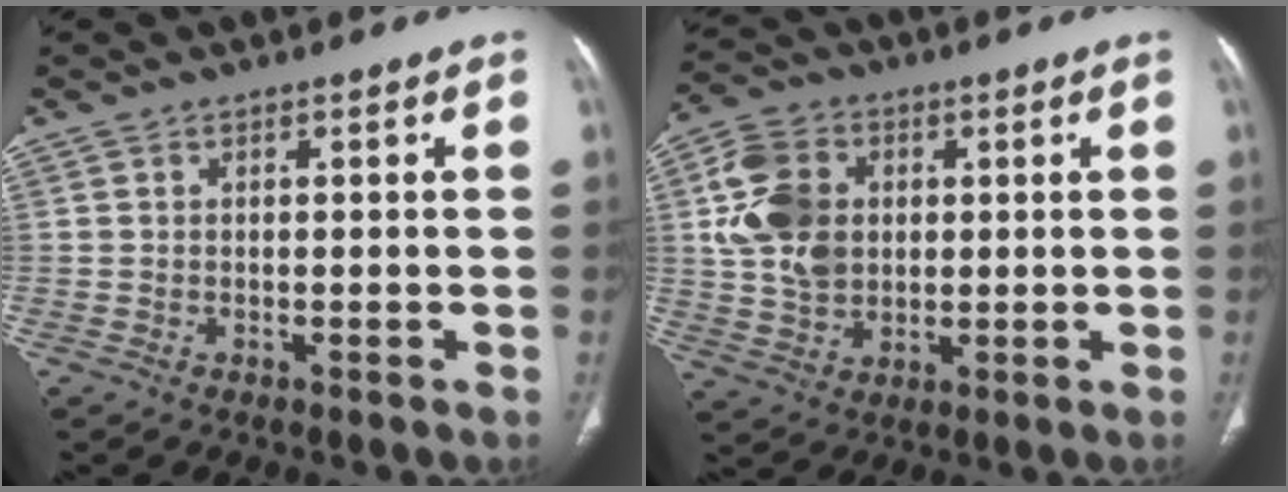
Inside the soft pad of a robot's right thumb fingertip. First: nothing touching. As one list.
[{"total": 12.1, "force": [2.0, 9.3, 7.5], "torque": [-0.127, 0.001, 0.039]}]